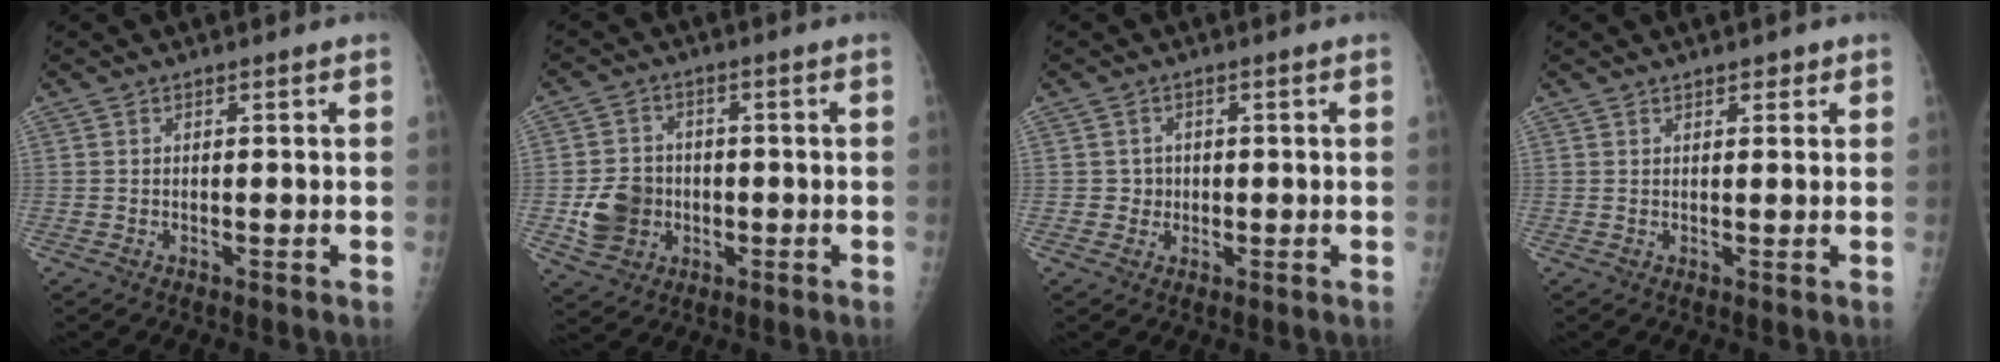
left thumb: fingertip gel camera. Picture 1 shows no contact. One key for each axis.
{"total": 8.2, "fx": -1.4, "fy": 7.2, "fz": 3.7, "tx": -0.047, "ty": 0.009, "tz": -0.022}
{"total": 2.2, "fx": -0.1, "fy": 2.1, "fz": 0.1, "tx": 0.014, "ty": 0.007, "tz": -0.004}
{"total": 2.0, "fx": 1.4, "fy": 0.9, "fz": 1.2, "tx": -0.006, "ty": -0.005, "tz": 0.017}